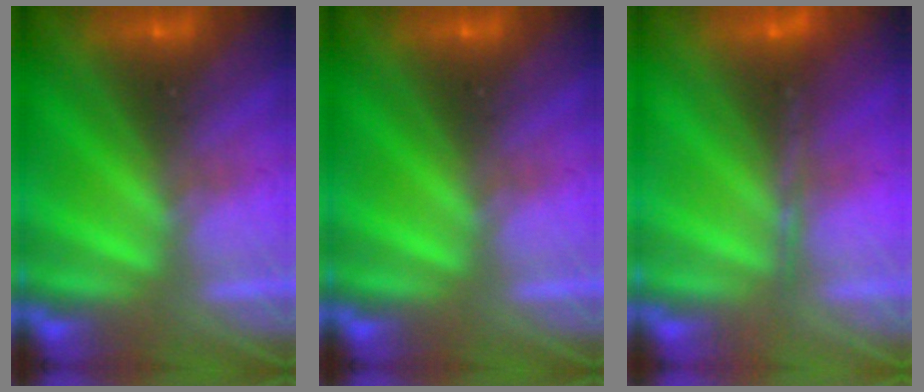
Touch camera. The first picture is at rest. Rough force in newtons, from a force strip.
{"total": 0.0}
{"total": 1.7}